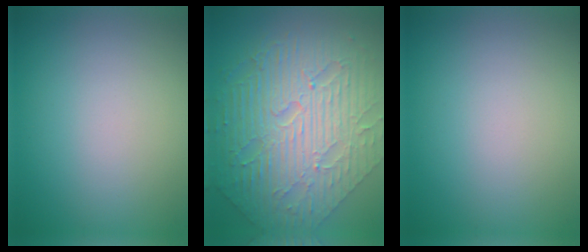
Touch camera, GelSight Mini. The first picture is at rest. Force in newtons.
{"total": 10.8, "press": 7.2, "slide": 8.1}
{"total": 0.0}